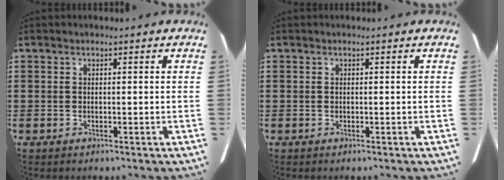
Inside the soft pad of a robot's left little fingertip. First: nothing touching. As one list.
[{"total": 0.0}]